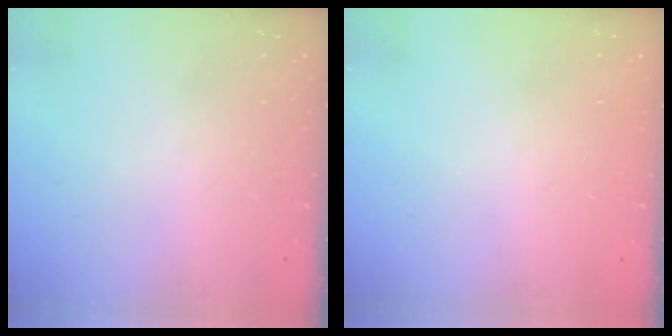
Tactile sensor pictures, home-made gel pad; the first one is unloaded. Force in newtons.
{"total": 0.0}